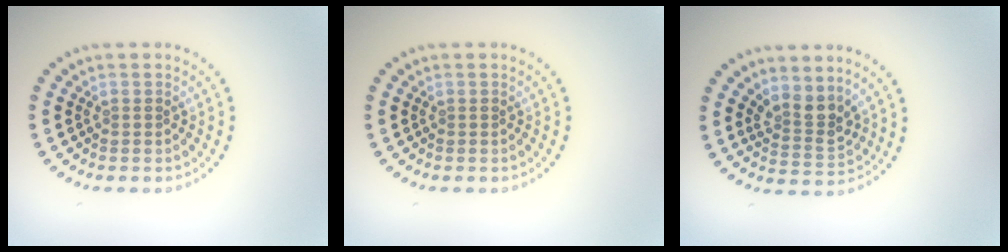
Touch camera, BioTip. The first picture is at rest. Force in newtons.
{"total": 0.0}
{"total": 2.6, "press": 2.2, "slide": 1.5}